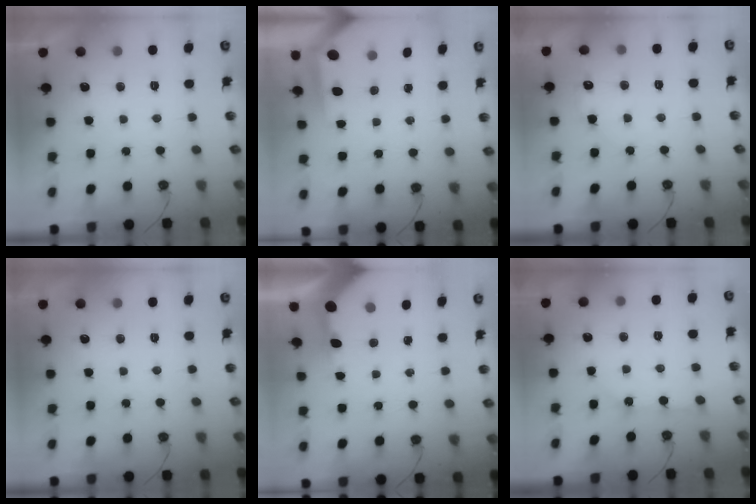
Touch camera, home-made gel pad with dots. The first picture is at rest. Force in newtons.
{"total": 4.0, "press": 4.0, "slide": 0.3}
{"total": 4.7, "press": 4.6, "slide": 0.6}
{"total": 0.0}
{"total": 5.2, "press": 5.2, "slide": 0.2}
{"total": 2.4, "press": 2.4, "slide": 0.1}